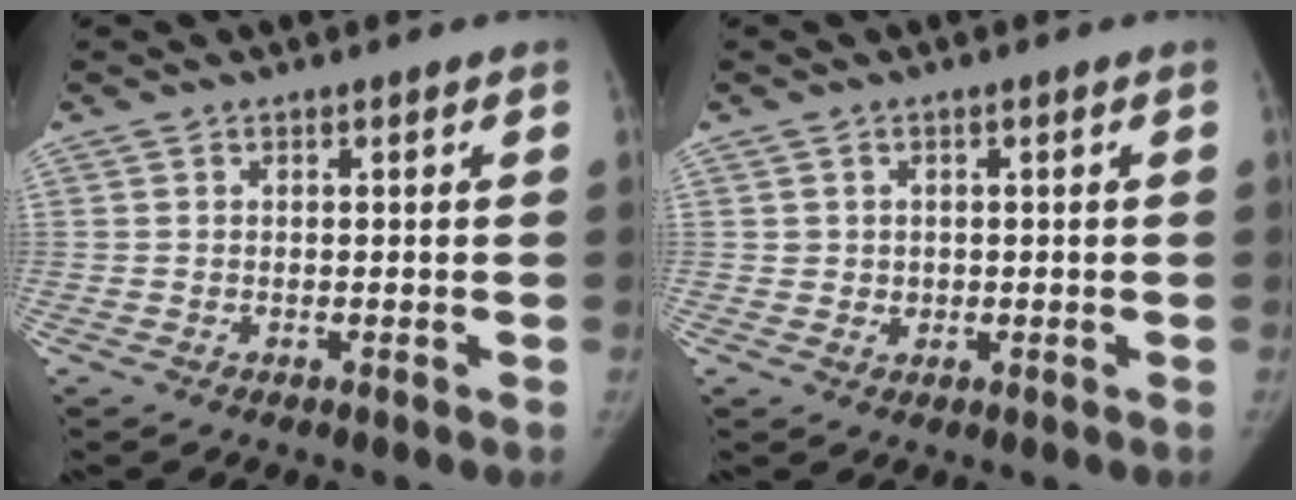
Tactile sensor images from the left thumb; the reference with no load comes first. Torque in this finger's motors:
{"motor_torque": [-0.12, 0.13, 0.11, 0.19, -0.03]}